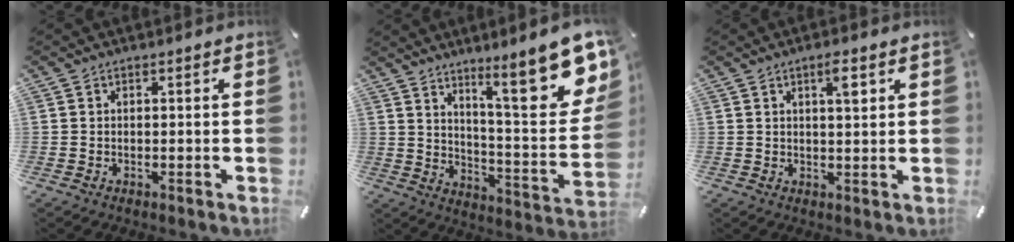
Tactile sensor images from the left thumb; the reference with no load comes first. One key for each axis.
{"total": 18.9, "fx": 12.3, "fy": 4.5, "fz": 13.7, "tx": -0.193, "ty": -0.097, "tz": 0.192}
{"total": 3.8, "fx": 1.8, "fy": 0.9, "fz": 3.3, "tx": -0.052, "ty": -0.002, "tz": 0.025}